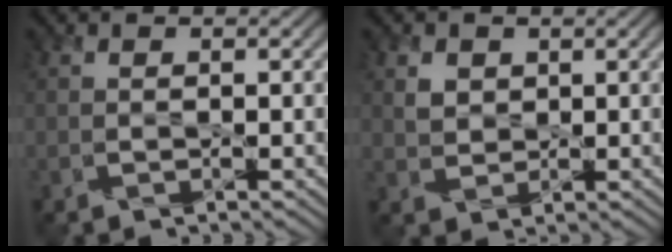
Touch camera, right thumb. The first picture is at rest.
{"total": 2.0, "force": [1.2, 1.6, 0.3], "torque": [-0.013, -0.003, 0.023]}